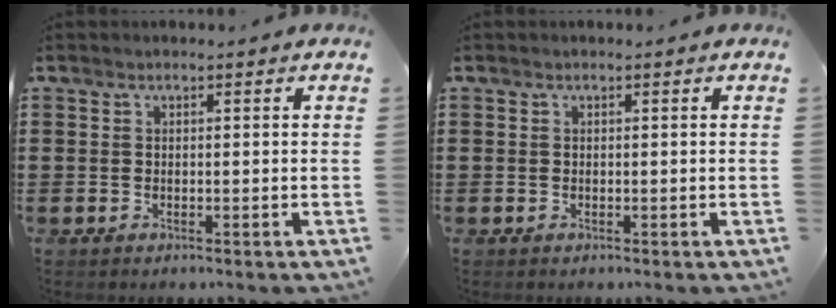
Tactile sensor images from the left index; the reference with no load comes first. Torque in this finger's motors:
{"motor_torque": [0.00, 0.00, 0.00, 0.00]}